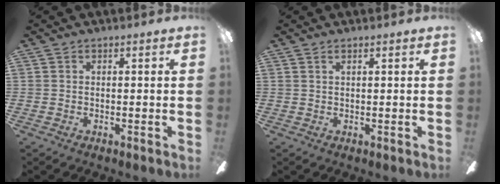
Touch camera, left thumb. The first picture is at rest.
{"total": 1.0, "force": [0.6, 0.1, 0.9], "torque": [-0.019, 0.001, 0.010]}